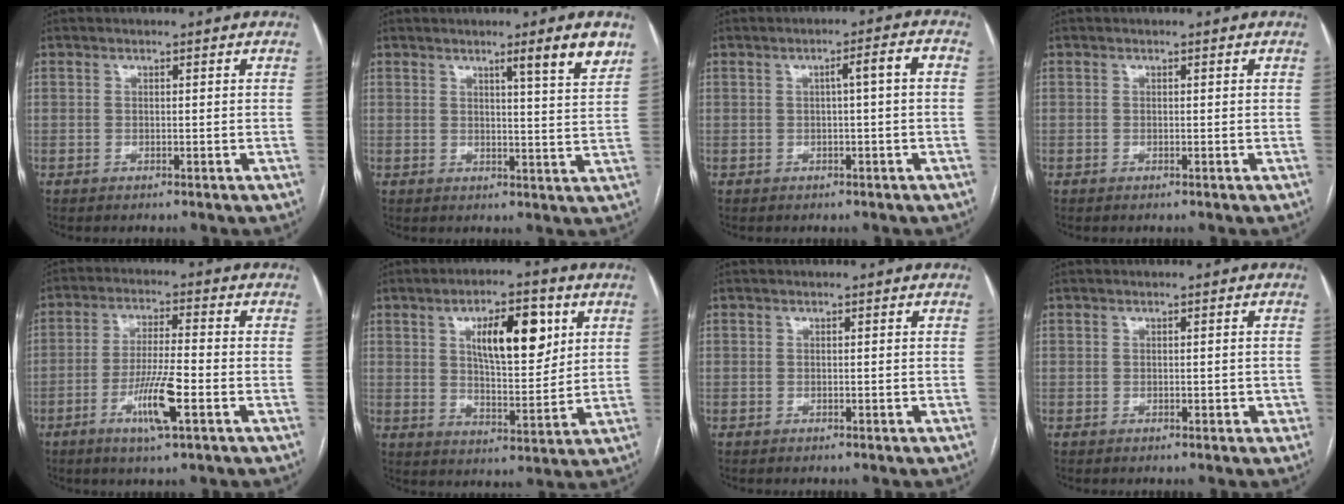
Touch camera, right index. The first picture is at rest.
{"total": 6.0, "force": [3.9, -0.7, 4.6], "torque": [-0.064, -0.021, 0.050]}
{"total": 3.4, "force": [0.1, 0.0, 3.4], "torque": [-0.049, 0.011, 0.003]}
{"total": 0.0}
{"total": 8.4, "force": [-3.4, 0.4, 7.7], "torque": [-0.147, -0.010, -0.062]}
{"total": 11.7, "force": [4.4, 4.0, 10.1], "torque": [-0.161, 0.006, 0.076]}
{"total": 0.0}
{"total": 1.2, "force": [-0.1, 0.9, 0.8], "torque": [-0.013, 0.013, 0.004]}